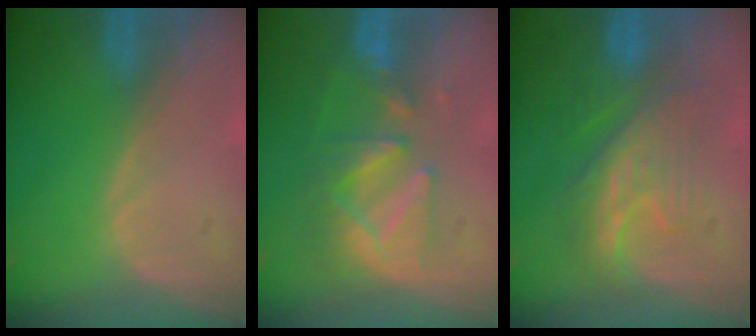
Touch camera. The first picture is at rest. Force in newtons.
{"total": 8.3, "press": 7.9, "slide": 2.6}
{"total": 7.9, "press": 7.8, "slide": 1.4}